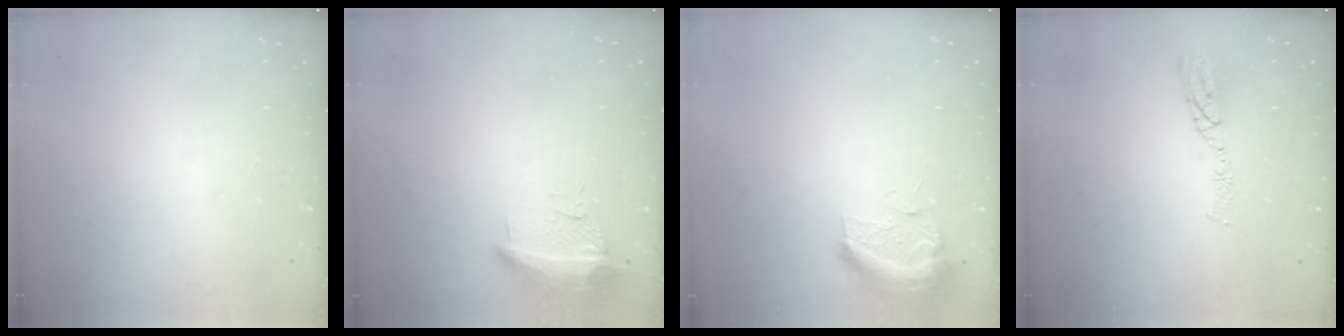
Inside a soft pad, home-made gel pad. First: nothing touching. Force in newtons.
{"total": 10.0, "press": 9.9, "slide": 1.7}
{"total": 10.2, "press": 10.2, "slide": 0.3}
{"total": 6.6, "press": 6.5, "slide": 0.7}